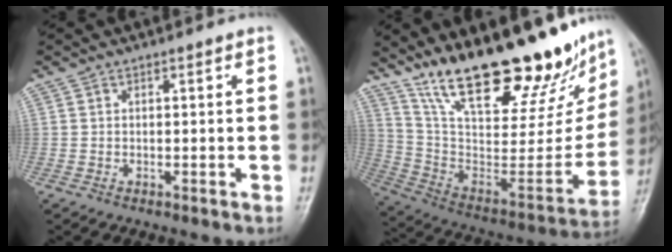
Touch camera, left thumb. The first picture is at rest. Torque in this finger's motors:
{"motor_torque": [4.03, 0.98, 1.65, -1.12, 0.55]}